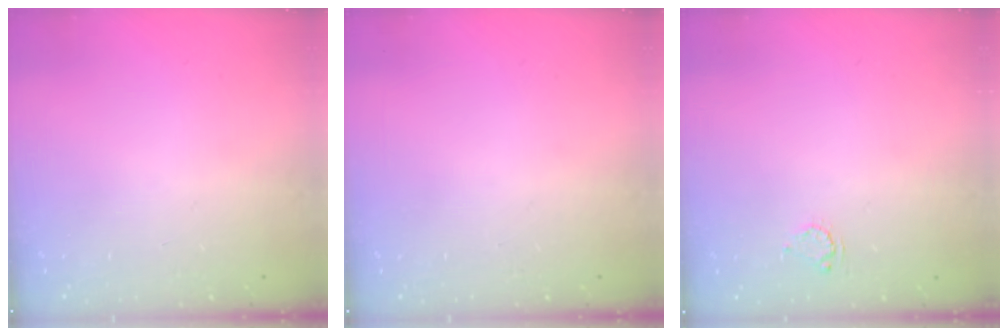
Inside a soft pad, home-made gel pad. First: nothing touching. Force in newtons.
{"total": 0.0}
{"total": 3.5, "press": 3.5, "slide": 0.2}